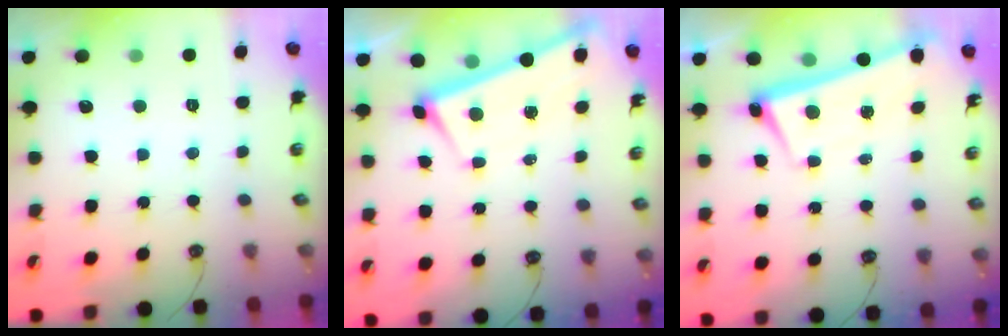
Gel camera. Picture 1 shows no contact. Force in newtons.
{"total": 2.5, "press": 2.5, "slide": 0.2}
{"total": 2.5, "press": 2.4, "slide": 0.6}